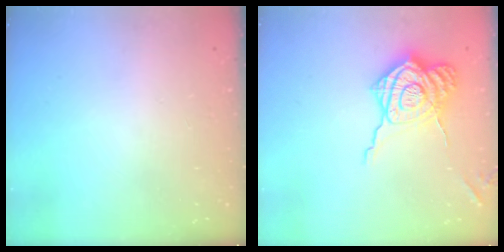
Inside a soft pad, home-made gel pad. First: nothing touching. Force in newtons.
{"total": 16.6, "press": 16.5, "slide": 1.4}